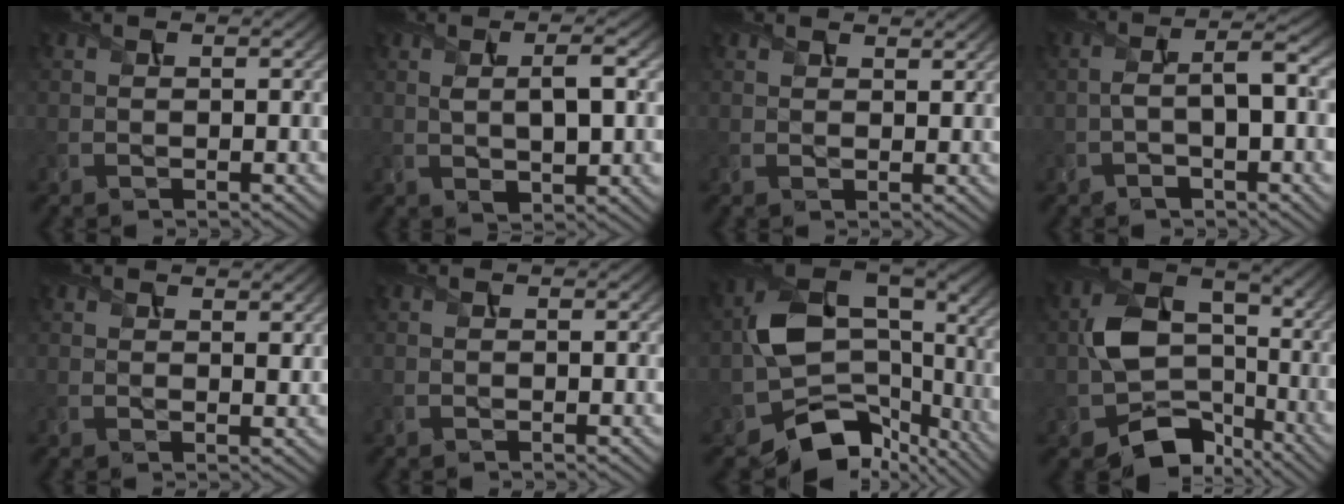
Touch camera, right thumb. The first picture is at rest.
{"total": 6.1, "force": [0.7, 2.3, 5.6], "torque": [-0.102, -0.001, 0.016]}
{"total": 1.4, "force": [1.2, 0.6, 0.5], "torque": [-0.012, 0.001, 0.025]}
{"total": 6.8, "force": [-1.1, 2.6, 6.2], "torque": [-0.112, 0.003, -0.019]}
{"total": 1.6, "force": [1.1, 0.6, 0.9], "torque": [-0.019, -0.004, 0.024]}
{"total": 0.0}
{"total": 14.5, "force": [-5.0, 10.0, 9.2], "torque": [-0.152, -0.030, -0.086]}
{"total": 11.0, "force": [-4.3, 7.6, 6.7], "torque": [-0.121, -0.005, -0.088]}